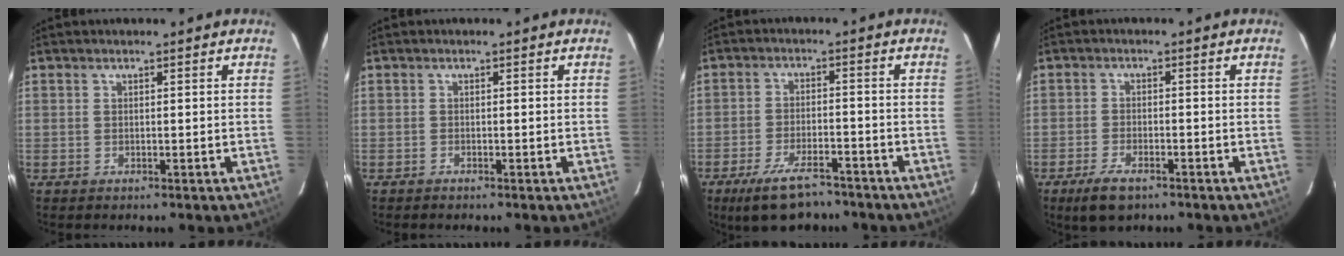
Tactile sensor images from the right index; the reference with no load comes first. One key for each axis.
{"total": 0.6, "fx": -0.6, "fy": 0.1, "fz": 0.1, "tx": -0.004, "ty": -0.001, "tz": -0.012}
{"total": 10.8, "fx": -8.1, "fy": 4.0, "fz": 5.9, "tx": -0.134, "ty": -0.012, "tz": -0.133}
{"total": 5.9, "fx": -4.1, "fy": 2.3, "fz": 3.6, "tx": -0.092, "ty": -0.011, "tz": -0.073}